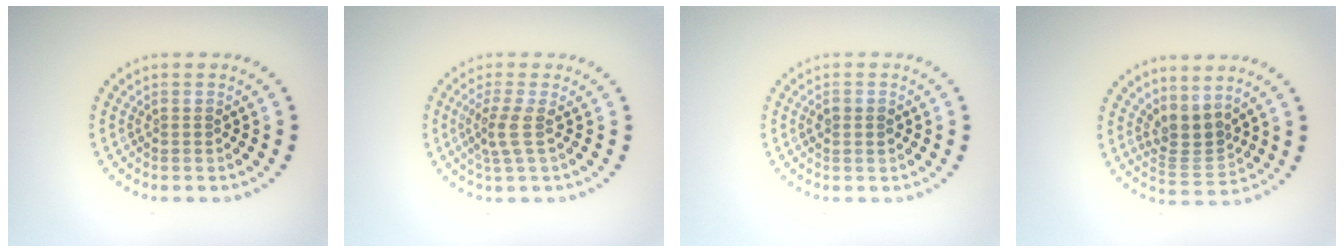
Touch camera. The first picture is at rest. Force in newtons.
{"total": 2.2, "press": 1.6, "slide": 1.5}
{"total": 0.9, "press": 0.9, "slide": 0.1}
{"total": 2.9, "press": 2.1, "slide": 2.0}